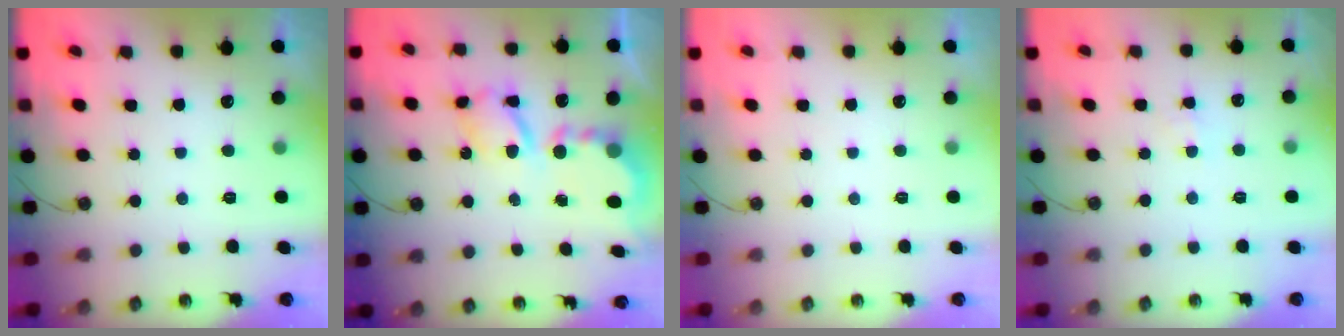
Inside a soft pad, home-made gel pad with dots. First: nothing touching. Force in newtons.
{"total": 8.1, "press": 8.1, "slide": 0.2}
{"total": 0.0}
{"total": 1.6, "press": 1.5, "slide": 0.3}